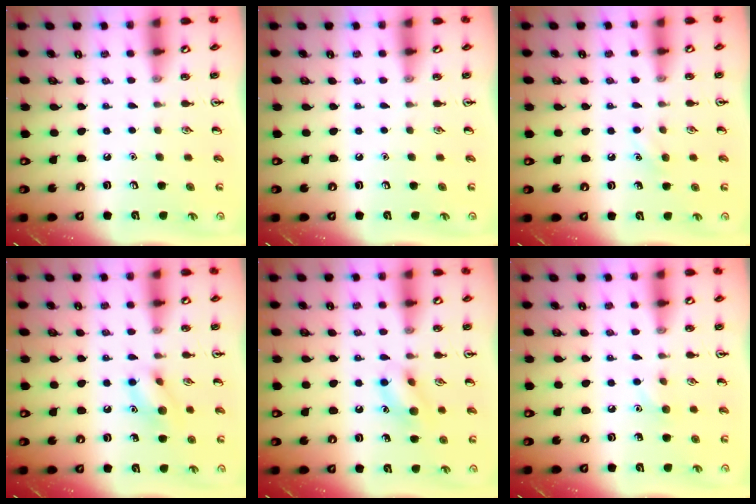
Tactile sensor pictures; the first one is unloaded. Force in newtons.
{"total": 0.0}
{"total": 6.1, "press": 5.7, "slide": 2.2}
{"total": 9.4, "press": 9.4, "slide": 0.9}
{"total": 10.4, "press": 10.3, "slide": 1.4}
{"total": 5.5, "press": 5.2, "slide": 1.7}